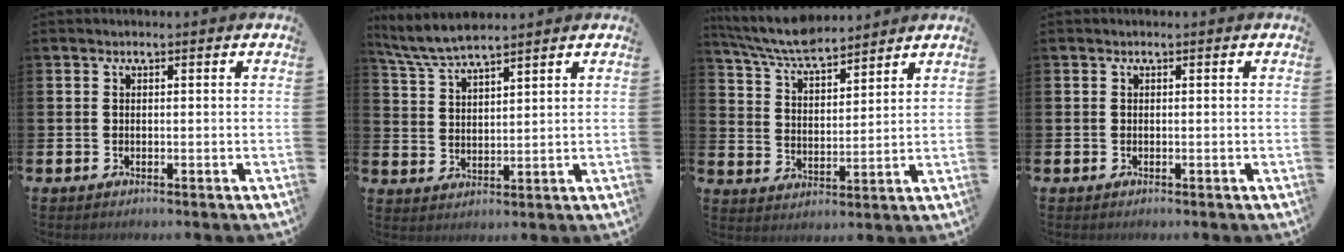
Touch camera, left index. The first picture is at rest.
{"total": 5.9, "force": [5.6, 0.5, 1.9], "torque": [-0.059, -0.018, 0.103]}
{"total": 6.9, "force": [6.5, 1.0, 1.9], "torque": [-0.067, -0.032, 0.118]}
{"total": 0.0}